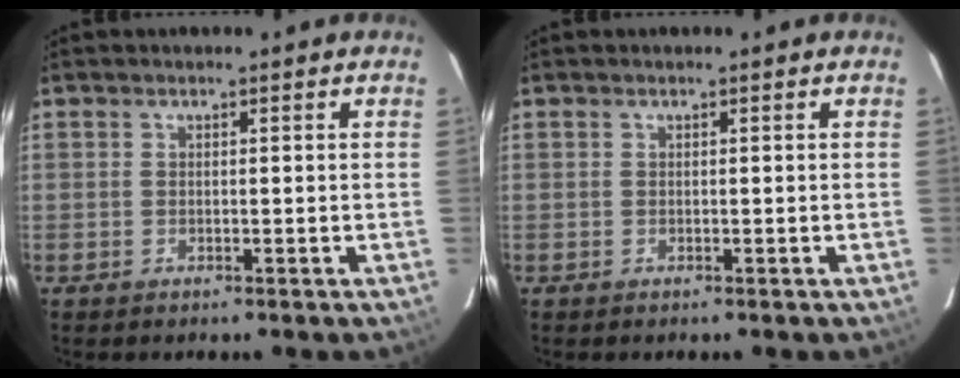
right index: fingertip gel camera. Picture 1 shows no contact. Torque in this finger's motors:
{"motor_torque": [0.00, 0.00, 0.00, 0.00]}